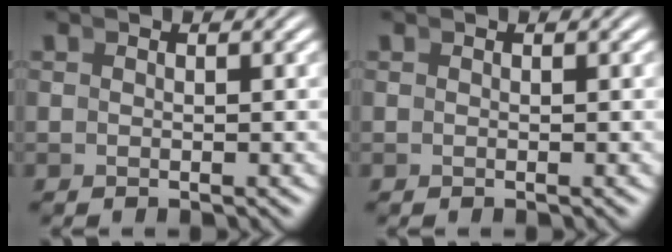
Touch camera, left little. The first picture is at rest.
{"total": 0.0}